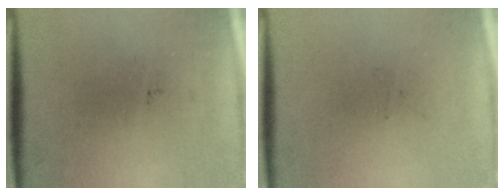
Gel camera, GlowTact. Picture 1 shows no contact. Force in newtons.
{"total": 0.0}